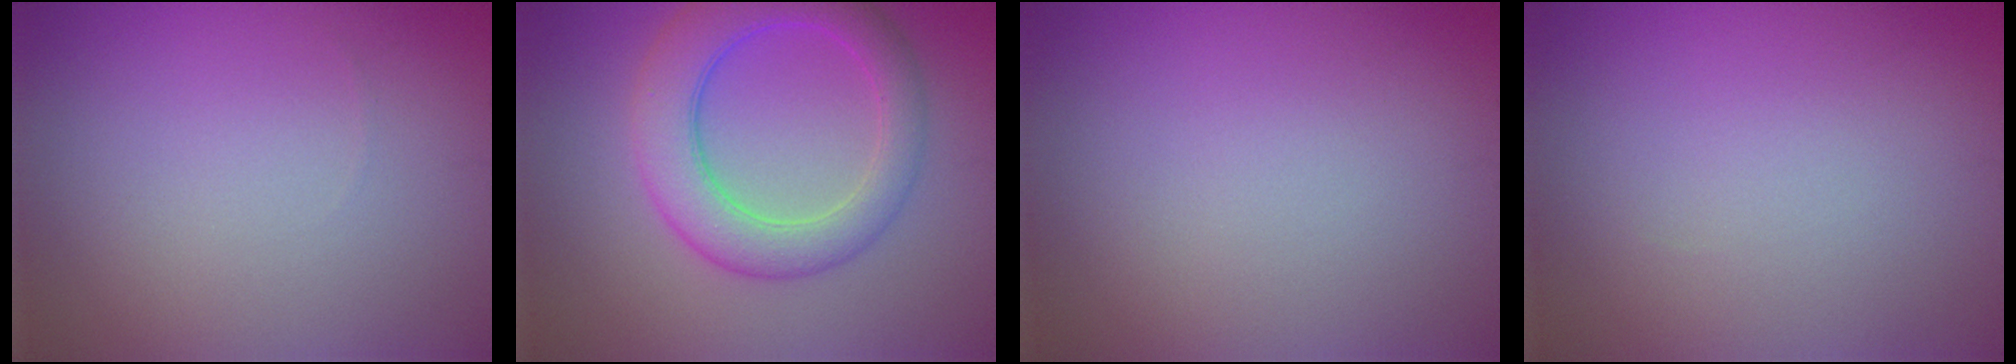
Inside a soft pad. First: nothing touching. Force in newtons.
{"total": 6.3, "press": 6.3, "slide": 0.3}
{"total": 0.0}
{"total": 0.0}